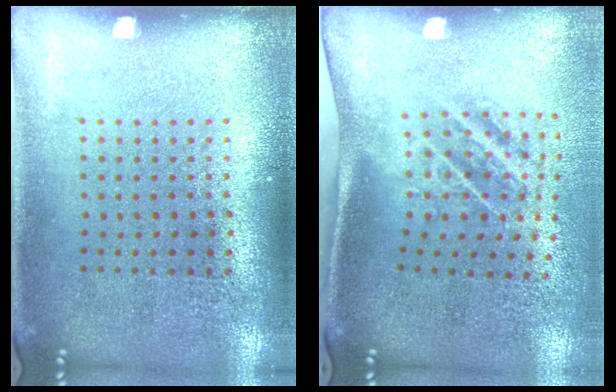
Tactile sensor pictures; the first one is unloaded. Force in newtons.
{"total": 1.9, "press": 1.1, "slide": 1.6}